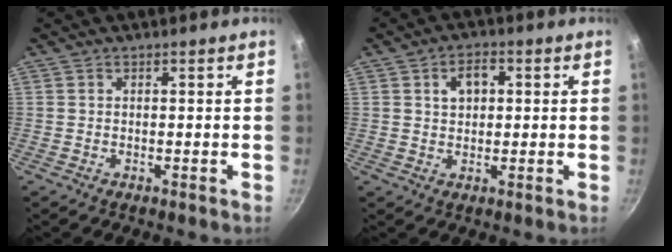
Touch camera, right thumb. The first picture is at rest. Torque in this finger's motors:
{"motor_torque": [-0.34, -0.29, -0.05, 0.11, 0.04]}